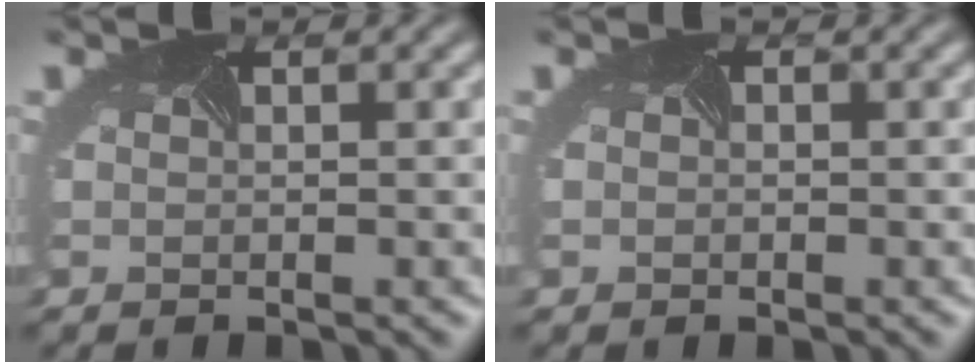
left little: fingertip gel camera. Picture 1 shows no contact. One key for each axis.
{"total": 0.8, "fx": -0.2, "fy": 0.7, "fz": 0.2, "tx": 0.004, "ty": -0.004, "tz": -0.002}